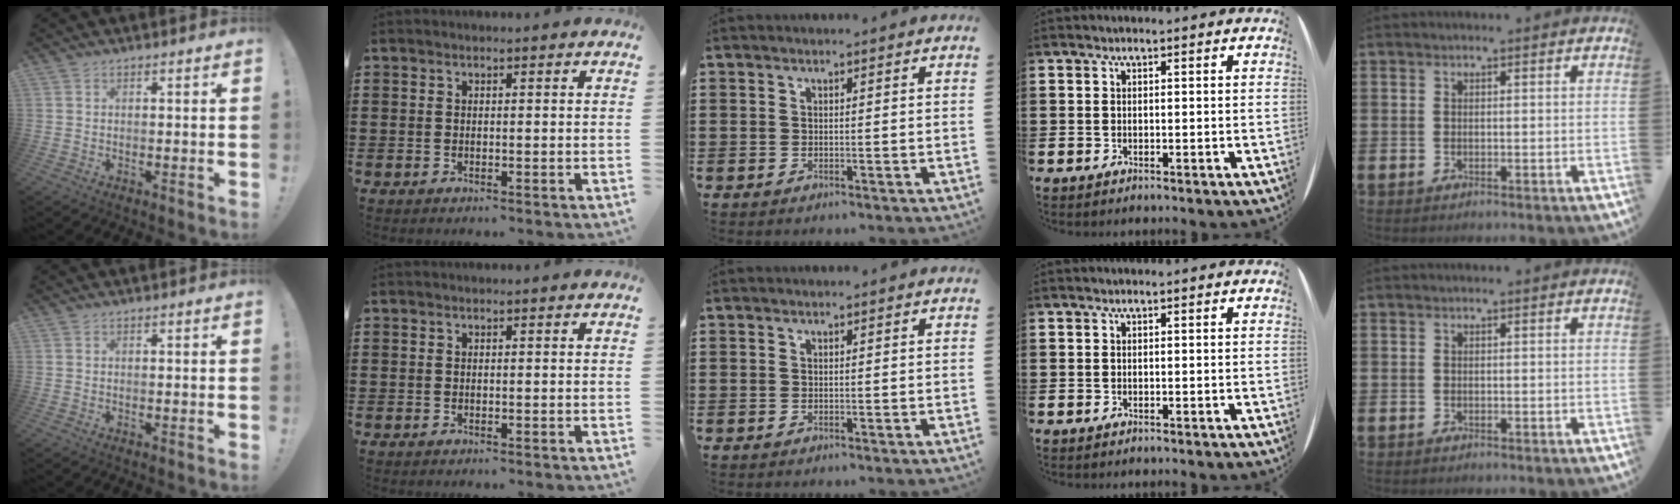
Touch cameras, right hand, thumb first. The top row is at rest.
{}